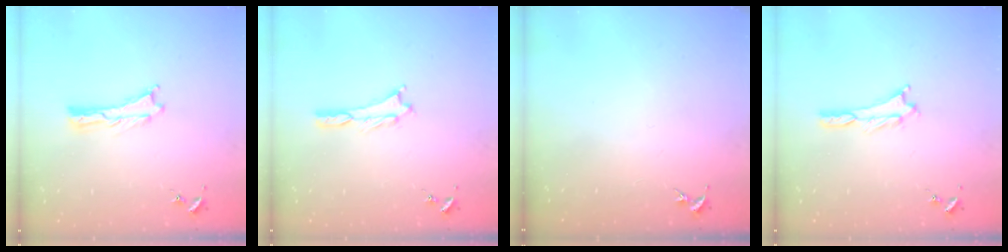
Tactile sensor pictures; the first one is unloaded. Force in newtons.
{"total": 0.7, "press": 0.7, "slide": 0.3}
{"total": 0.0}
{"total": 0.7, "press": 0.7, "slide": 0.2}